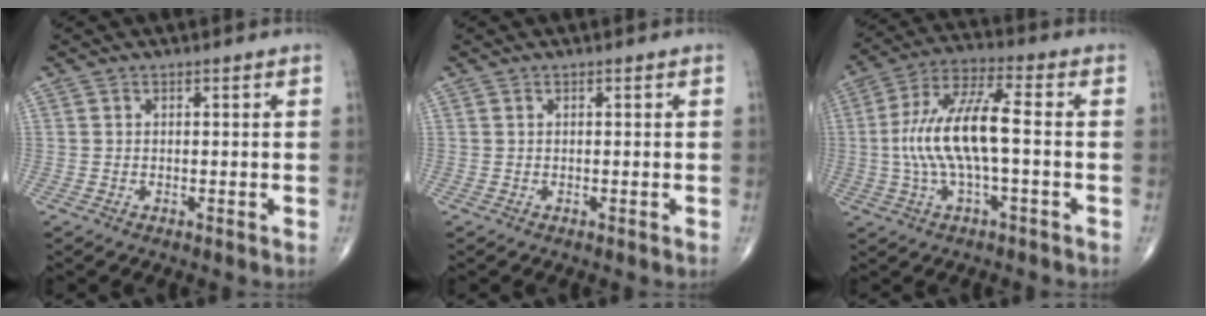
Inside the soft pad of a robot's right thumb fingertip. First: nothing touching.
{"total": 0.0}
{"total": 13.6, "force": [-0.8, 4.0, 12.9], "torque": [-0.274, 0.036, -0.016]}